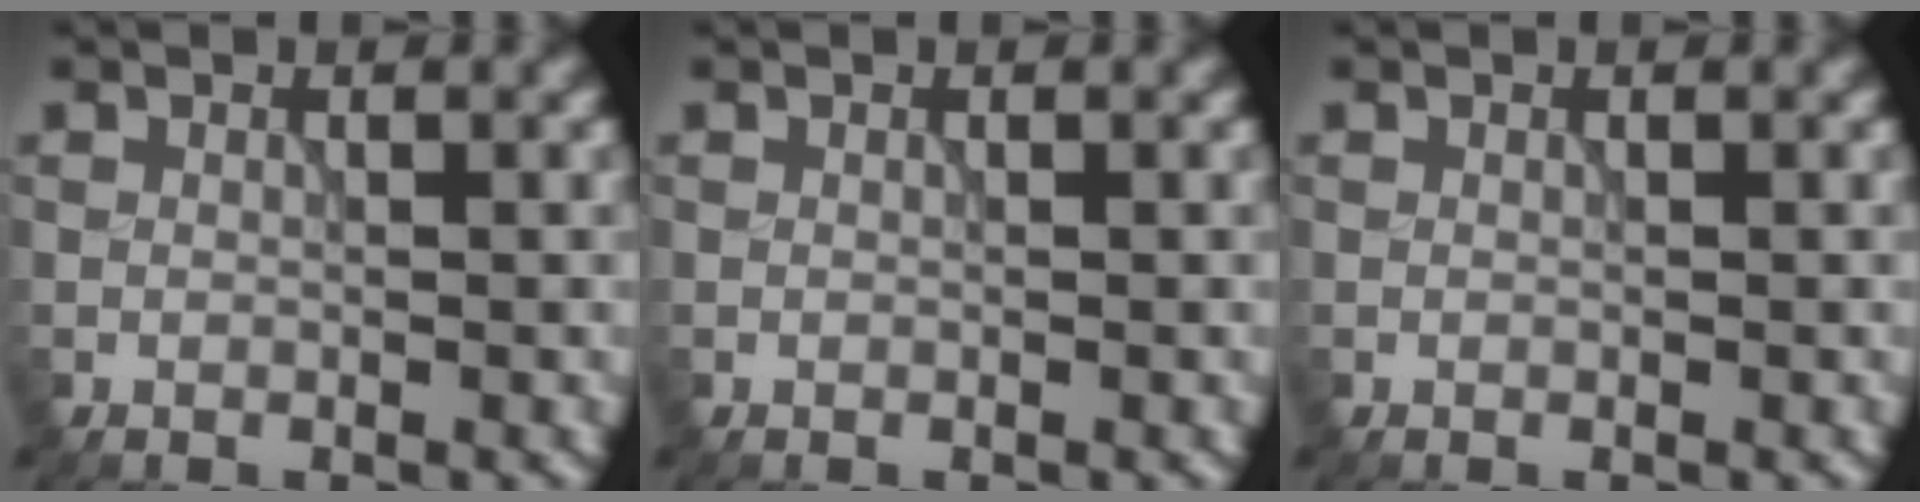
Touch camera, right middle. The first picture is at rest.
{"total": 0.0}
{"total": 0.0}